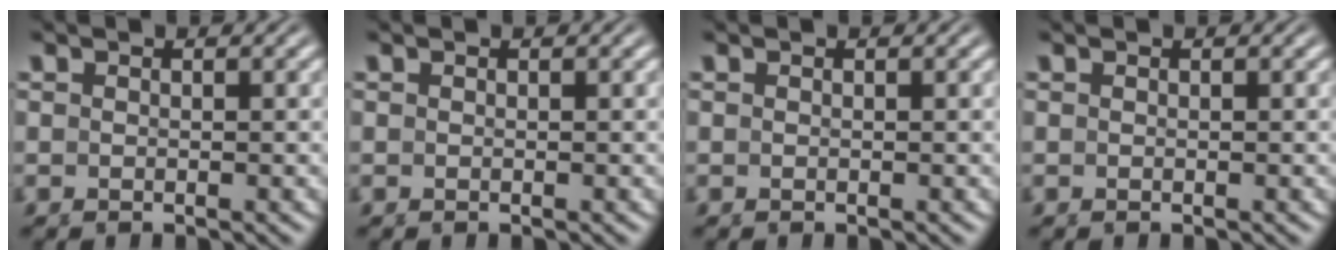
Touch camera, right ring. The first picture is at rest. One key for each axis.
{"total": 0.0}
{"total": 0.0}
{"total": 0.0}